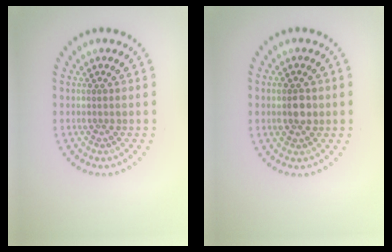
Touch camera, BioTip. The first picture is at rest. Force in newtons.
{"total": 2.5, "press": 2.5, "slide": 0.1}